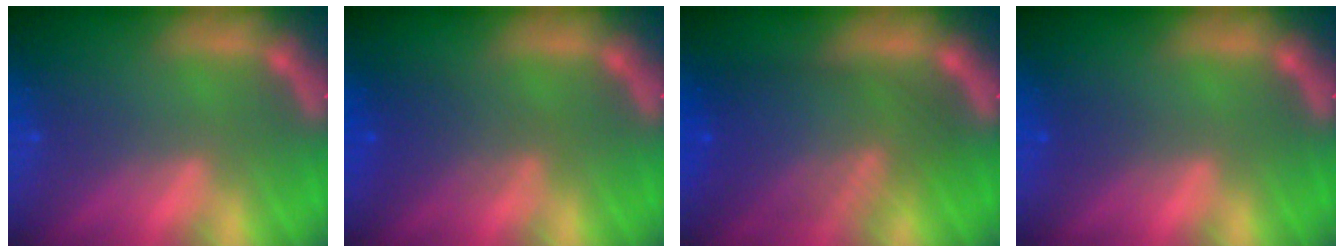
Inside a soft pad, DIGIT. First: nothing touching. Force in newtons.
{"total": 3.0}
{"total": 8.5}
{"total": 1.0}